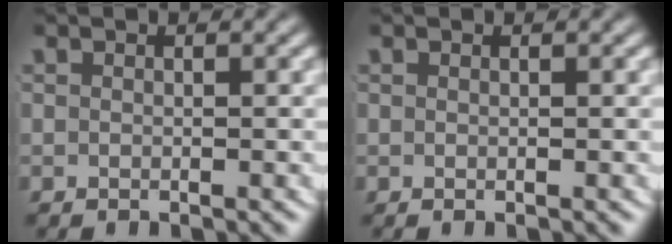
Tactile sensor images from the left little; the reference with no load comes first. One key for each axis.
{"total": 0.0}